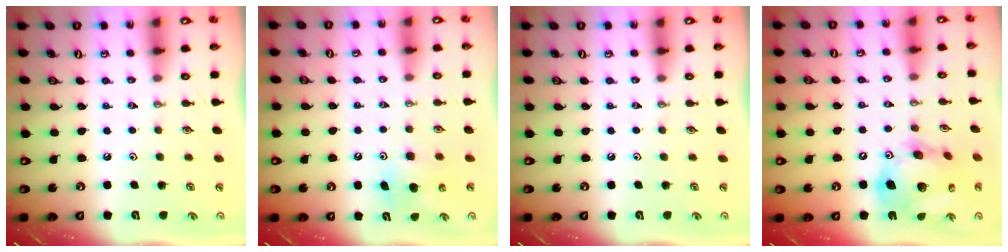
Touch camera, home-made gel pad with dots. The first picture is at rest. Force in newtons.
{"total": 7.2, "press": 7.2, "slide": 0.7}
{"total": 0.0}
{"total": 18.8, "press": 18.6, "slide": 2.5}